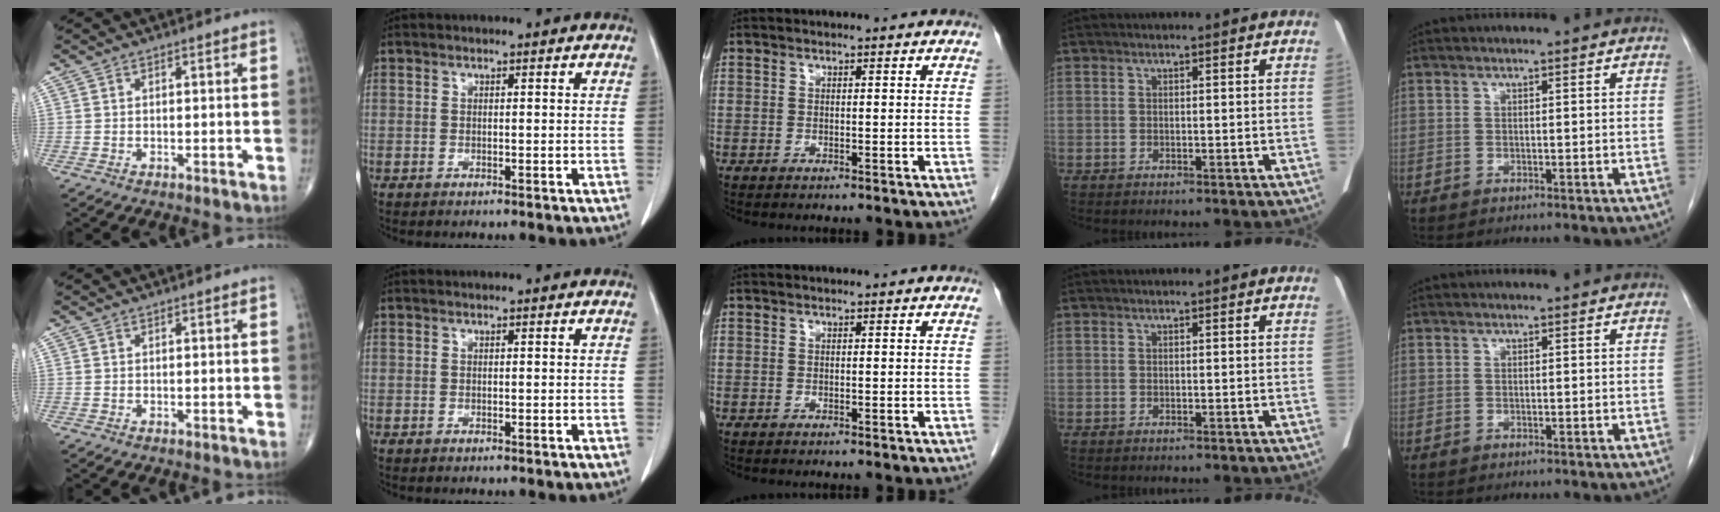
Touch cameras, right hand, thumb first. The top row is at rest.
{}